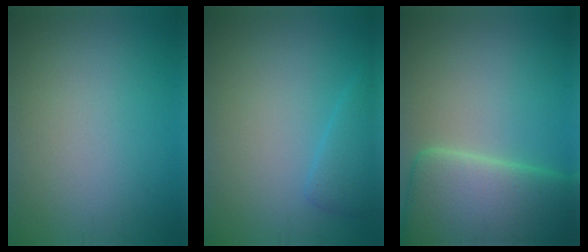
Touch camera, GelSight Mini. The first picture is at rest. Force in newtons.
{"total": 2.2, "press": 2.1, "slide": 0.2}
{"total": 10.1, "press": 10.1, "slide": 0.5}